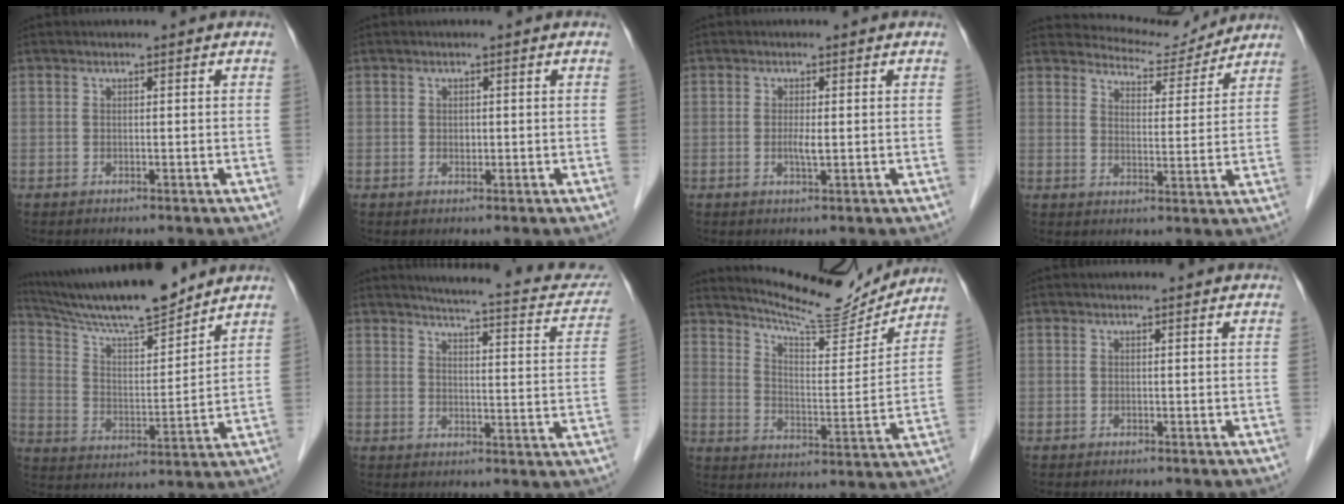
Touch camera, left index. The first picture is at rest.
{"total": 0.7, "force": [0.1, 0.6, 0.5], "torque": [-0.007, 0.001, 0.000]}
{"total": 1.7, "force": [0.0, 0.2, 1.7], "torque": [-0.036, -0.002, 0.000]}
{"total": 7.9, "force": [7.8, 1.6, -0.1], "torque": [-0.003, -0.001, 0.109]}
{"total": 16.0, "force": [14.4, 1.3, 6.8], "torque": [-0.127, 0.004, 0.251]}
{"total": 16.1, "force": [14.4, 3.0, 6.6], "torque": [-0.067, -0.019, 0.154]}
{"total": 15.3, "force": [14.8, 1.3, 3.8], "torque": [-0.067, -0.025, 0.216]}
{"total": 1.5, "force": [1.4, 0.0, 0.3], "torque": [-0.011, 0.006, 0.016]}